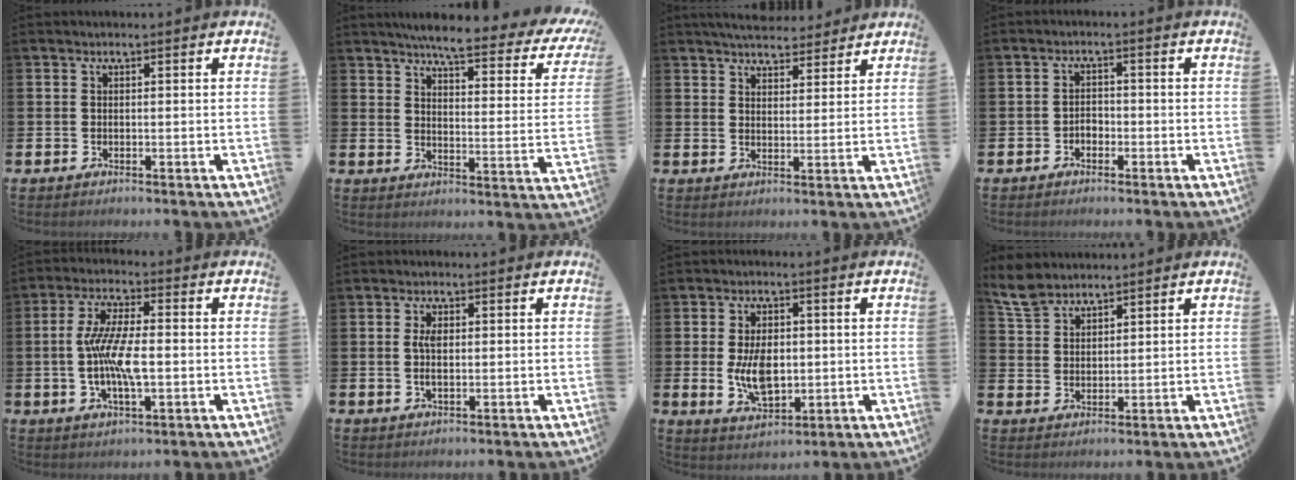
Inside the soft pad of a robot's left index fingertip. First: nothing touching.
{"total": 5.9, "force": [5.1, 0.7, 2.8], "torque": [-0.060, -0.042, 0.079]}
{"total": 5.2, "force": [5.0, 1.0, 0.5], "torque": [-0.013, -0.026, 0.091]}
{"total": 1.6, "force": [-1.0, 1.1, 0.5], "torque": [-0.007, 0.001, -0.024]}
{"total": 8.2, "force": [-0.4, 3.0, 7.6], "torque": [-0.152, 0.000, -0.014]}
{"total": 2.4, "force": [0.2, 1.2, 2.1], "torque": [-0.032, 0.001, -0.001]}
{"total": 7.1, "force": [-0.1, 4.1, 5.8], "torque": [-0.118, 0.000, -0.006]}
{"total": 5.6, "force": [5.1, 1.9, 1.4], "torque": [-0.041, -0.018, 0.096]}